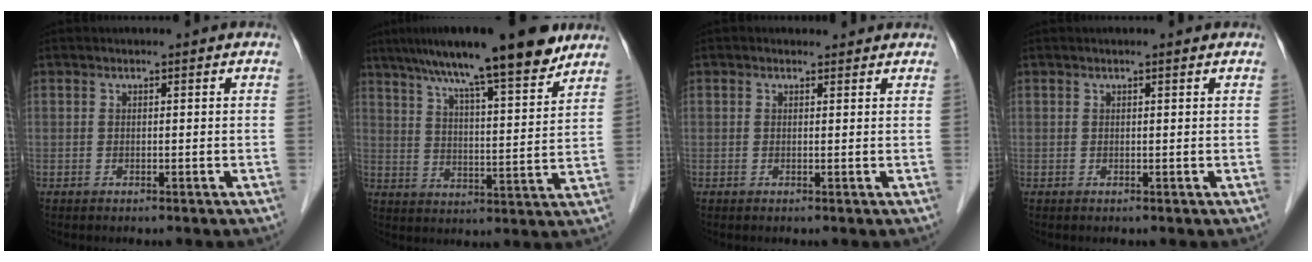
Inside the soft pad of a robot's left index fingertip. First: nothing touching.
{"total": 17.6, "force": [13.4, 1.6, 11.2], "torque": [-0.174, 0.016, 0.203]}
{"total": 1.4, "force": [1.2, 0.6, 0.1], "torque": [-0.010, 0.004, 0.011]}
{"total": 0.9, "force": [0.7, 0.0, 0.5], "torque": [-0.012, 0.006, 0.013]}